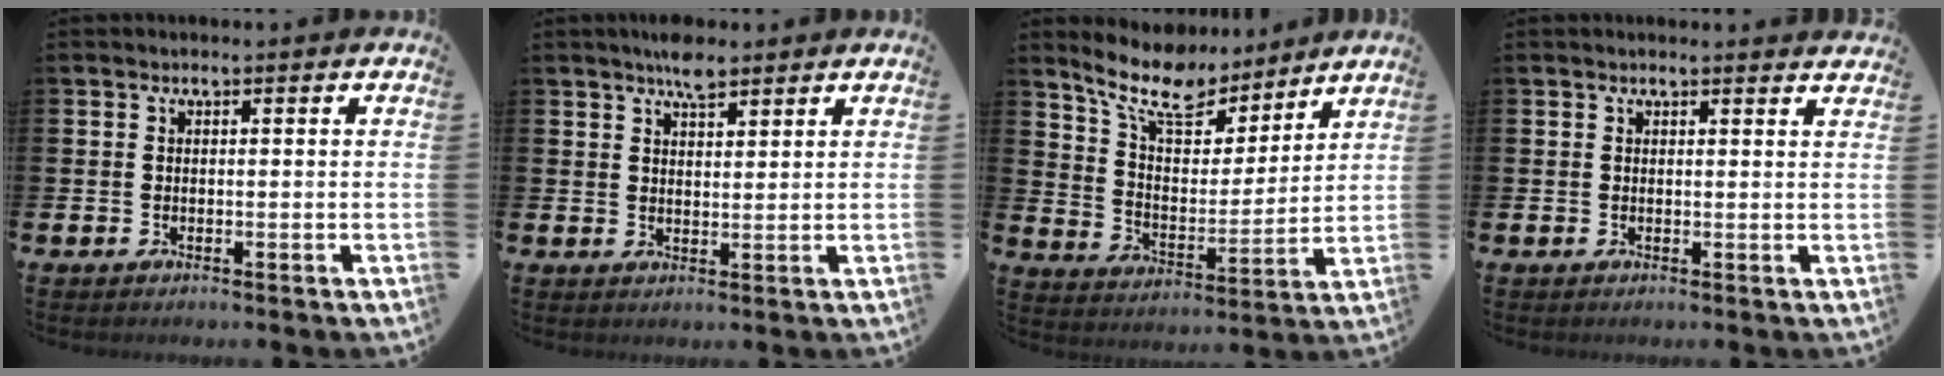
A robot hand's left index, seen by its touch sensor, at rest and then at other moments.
{"total": 4.3, "force": [3.8, 1.3, 1.5], "torque": [-0.025, -0.014, 0.066]}
{"total": 10.7, "force": [9.5, 3.7, 3.3], "torque": [-0.097, -0.062, 0.169]}
{"total": 1.0, "force": [1.0, -0.1, 0.1], "torque": [0.011, -0.008, 0.016]}